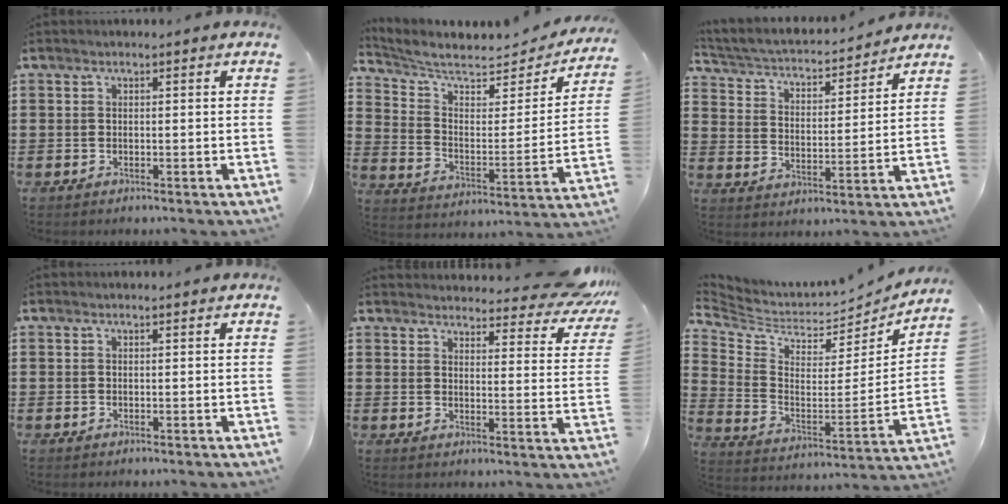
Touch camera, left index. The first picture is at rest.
{"total": 6.0, "force": [4.9, 1.7, 3.1], "torque": [-0.085, -0.034, 0.079]}
{"total": 2.9, "force": [2.6, 0.9, 0.9], "torque": [-0.037, -0.025, 0.034]}
{"total": 0.0}
{"total": 4.7, "force": [4.4, 0.5, 1.4], "torque": [-0.024, -0.038, 0.072]}
{"total": 3.5, "force": [2.9, 1.7, 0.9], "torque": [-0.043, -0.042, 0.045]}